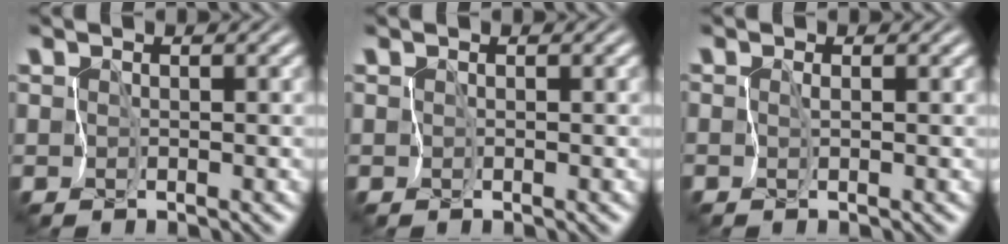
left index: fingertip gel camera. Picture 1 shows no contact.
{"total": 0.0}
{"total": 0.0}